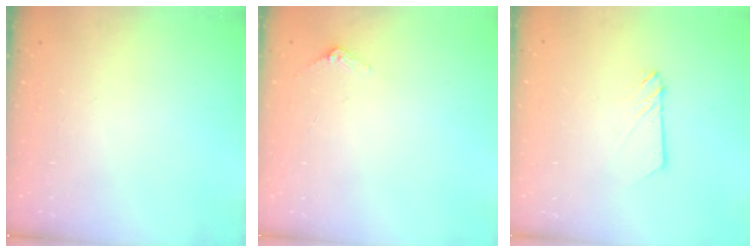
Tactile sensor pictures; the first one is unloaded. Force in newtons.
{"total": 2.9, "press": 2.9, "slide": 0.2}
{"total": 2.4, "press": 2.4, "slide": 0.2}